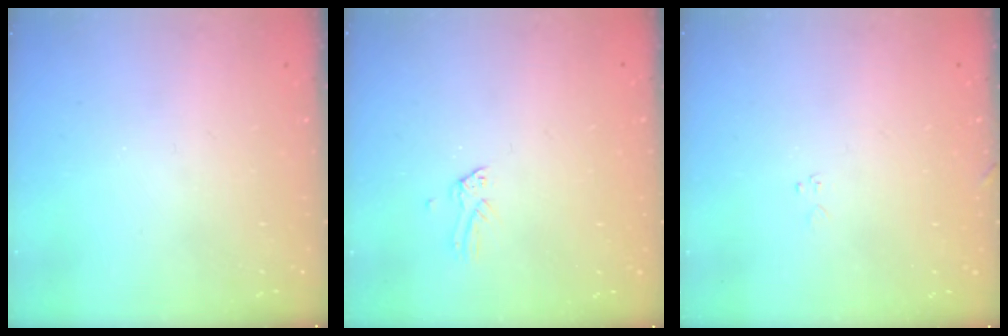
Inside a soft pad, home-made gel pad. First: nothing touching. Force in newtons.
{"total": 0.0}
{"total": 3.7, "press": 3.7, "slide": 0.1}